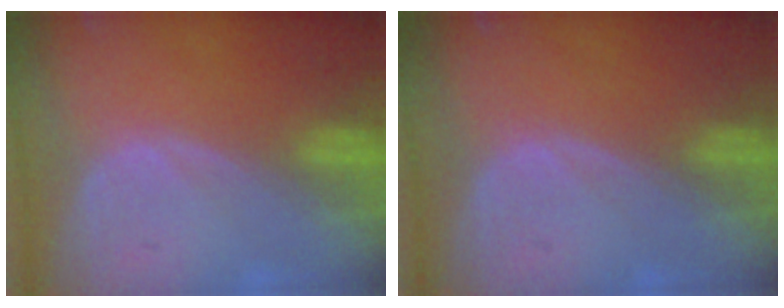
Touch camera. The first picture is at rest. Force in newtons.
{"total": 0.0}